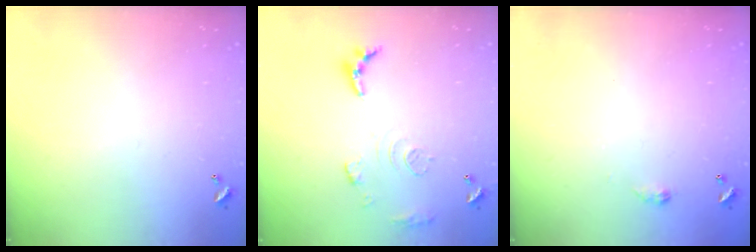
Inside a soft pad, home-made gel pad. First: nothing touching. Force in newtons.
{"total": 11.0, "press": 10.9, "slide": 0.9}
{"total": 2.8, "press": 2.7, "slide": 0.5}